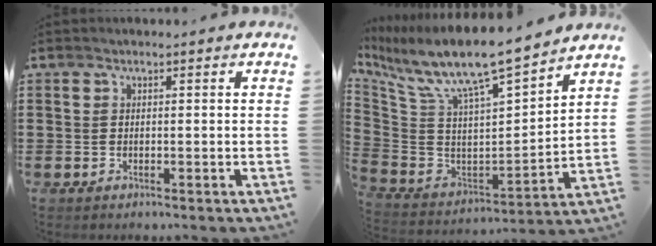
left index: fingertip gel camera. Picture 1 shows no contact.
{"total": 10.6, "force": [8.6, 1.0, 6.1], "torque": [-0.155, -0.069, 0.142]}